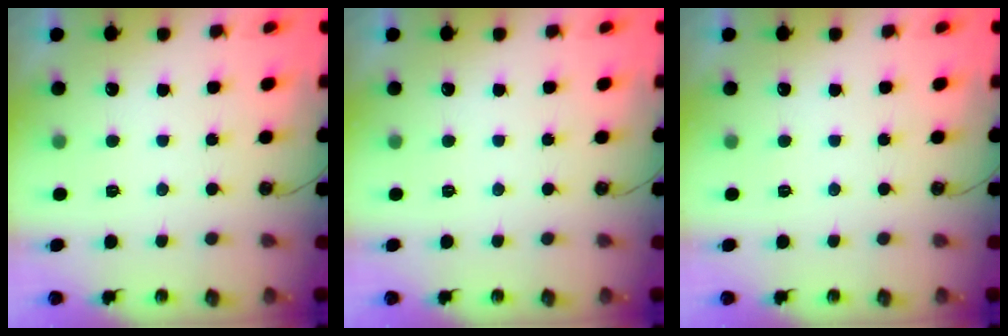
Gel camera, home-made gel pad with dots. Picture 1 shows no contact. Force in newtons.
{"total": 0.0}
{"total": 0.0}